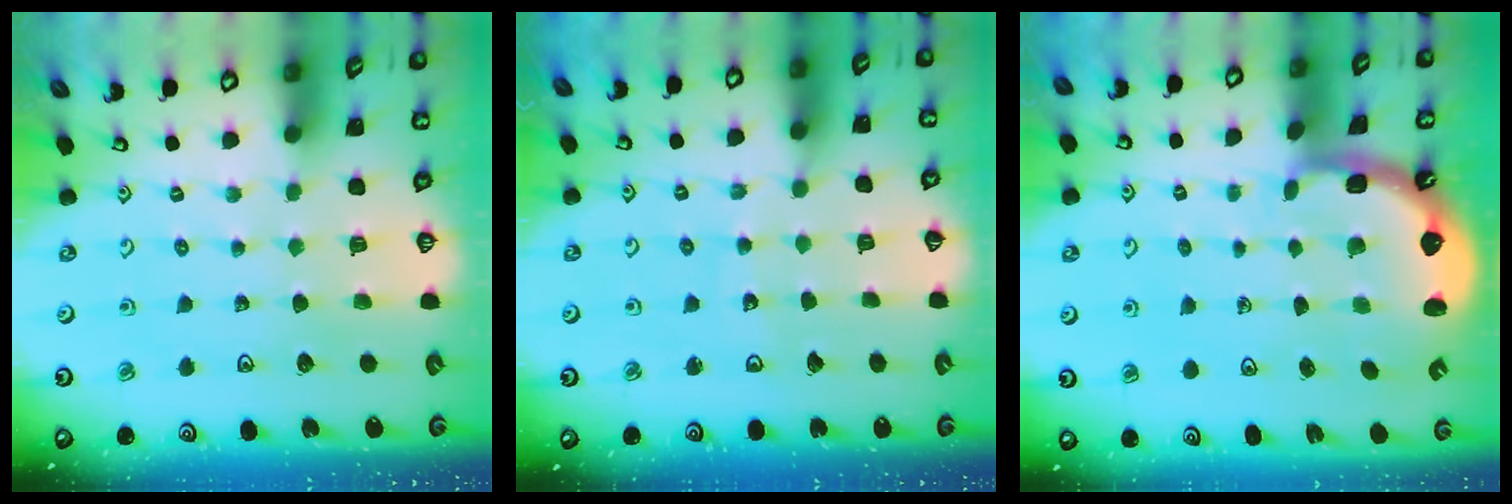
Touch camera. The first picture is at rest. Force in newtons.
{"total": 4.8, "press": 4.7, "slide": 0.6}
{"total": 2.7, "press": 1.5, "slide": 2.3}